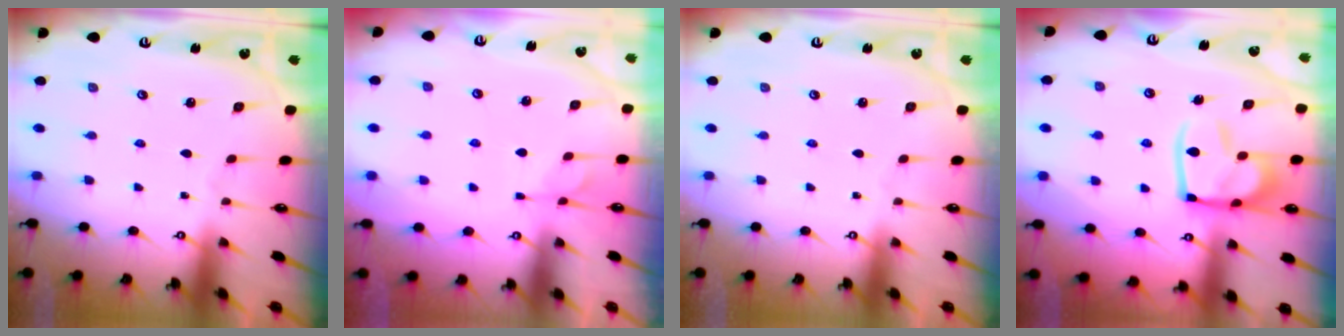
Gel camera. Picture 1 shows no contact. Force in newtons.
{"total": 1.3, "press": 0.4, "slide": 1.2}
{"total": 0.0}
{"total": 14.9, "press": 14.8, "slide": 1.8}